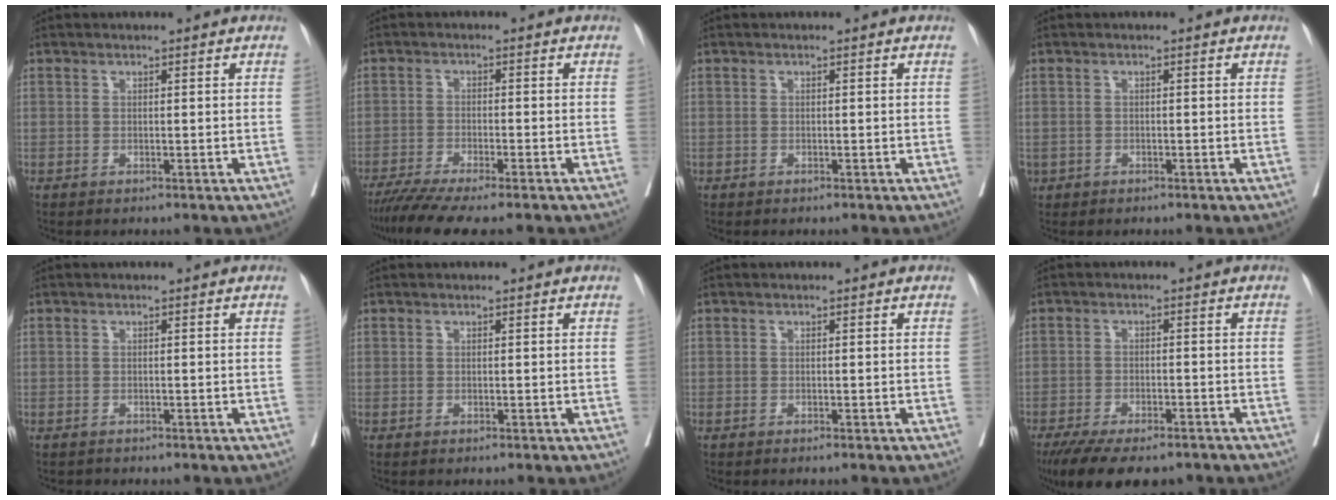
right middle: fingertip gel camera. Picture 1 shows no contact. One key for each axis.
{"total": 12.8, "fx": -10.9, "fy": 1.8, "fz": 6.5, "tx": -0.104, "ty": -0.032, "tz": -0.165}
{"total": 0.0}
{"total": 1.6, "fx": -0.9, "fy": 1.3, "fz": 0.5, "tx": -0.018, "ty": -0.001, "tz": -0.011}
{"total": 0.6, "fx": -0.6, "fy": 0.2, "fz": -0.1, "tx": -0.011, "ty": -0.002, "tz": -0.014}
{"total": 0.0}
{"total": 0.6, "fx": -0.5, "fy": 0.0, "fz": 0.3, "tx": -0.001, "ty": -0.001, "tz": -0.008}
{"total": 13.1, "fx": -10.3, "fy": 4.3, "fz": 6.9, "tx": -0.129, "ty": -0.020, "tz": -0.151}